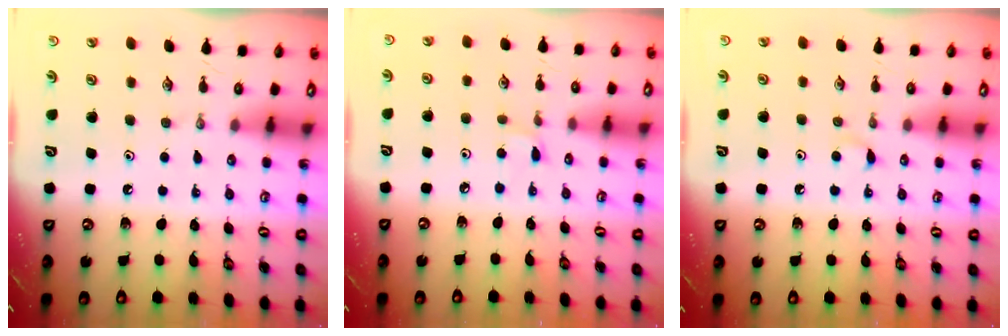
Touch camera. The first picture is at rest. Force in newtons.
{"total": 2.8, "press": 2.8, "slide": 0.4}
{"total": 2.8, "press": 2.8, "slide": 0.5}